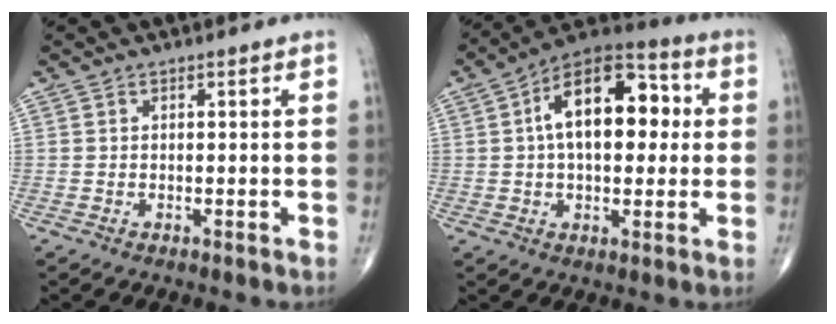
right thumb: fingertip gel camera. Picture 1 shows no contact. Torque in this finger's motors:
{"motor_torque": [0.83, 3.82, 1.28, -0.08, 0.16]}